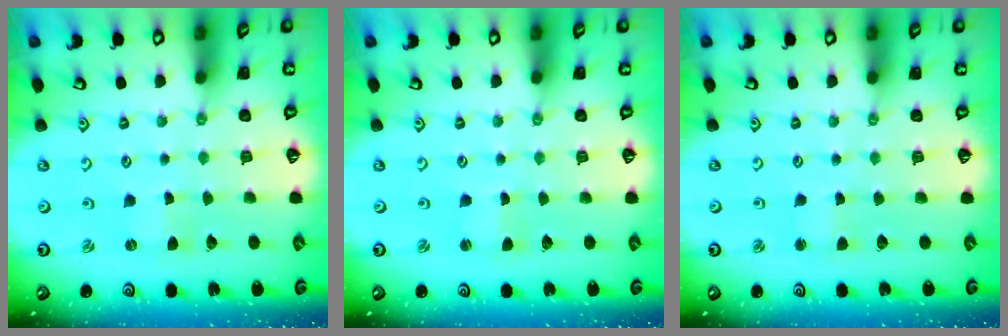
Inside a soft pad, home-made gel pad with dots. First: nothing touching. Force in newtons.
{"total": 0.6, "press": 0.6, "slide": 0.0}
{"total": 1.9, "press": 1.8, "slide": 0.4}